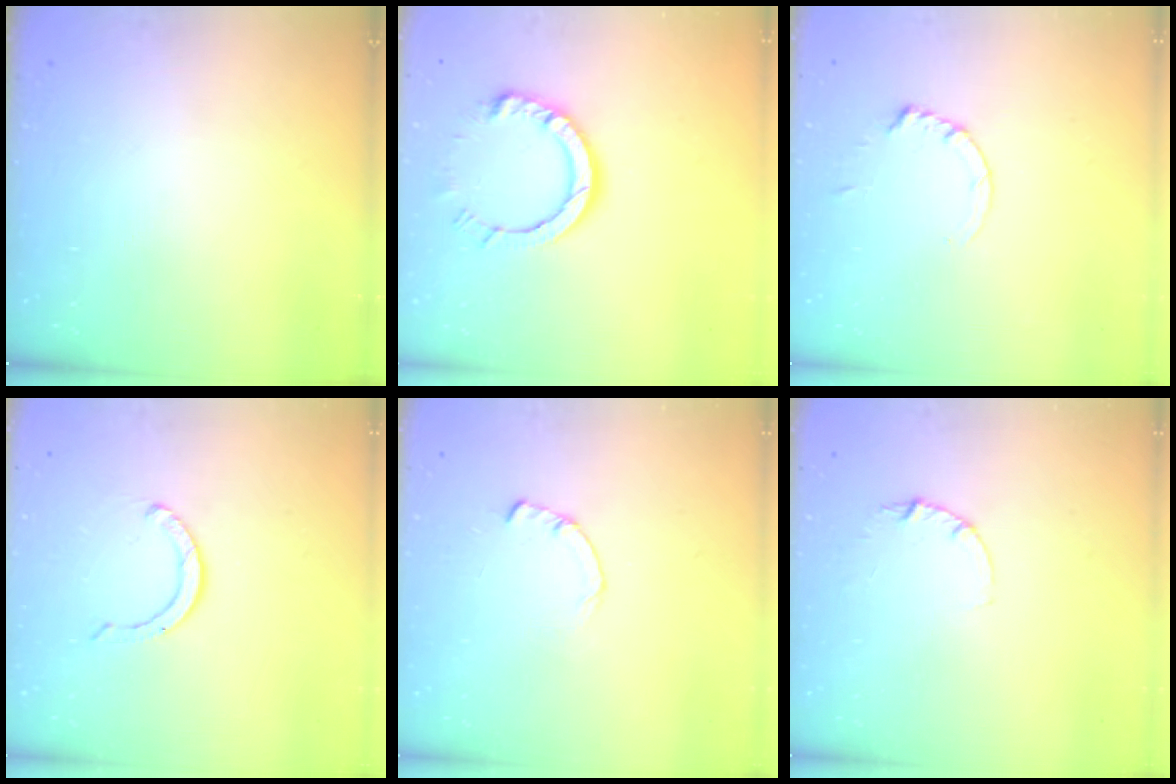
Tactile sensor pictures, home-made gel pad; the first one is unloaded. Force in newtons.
{"total": 9.1, "press": 9.1, "slide": 0.7}
{"total": 1.8, "press": 1.7, "slide": 0.2}
{"total": 4.2, "press": 4.2, "slide": 0.3}
{"total": 0.8, "press": 0.8, "slide": 0.2}
{"total": 2.8, "press": 2.8, "slide": 0.3}